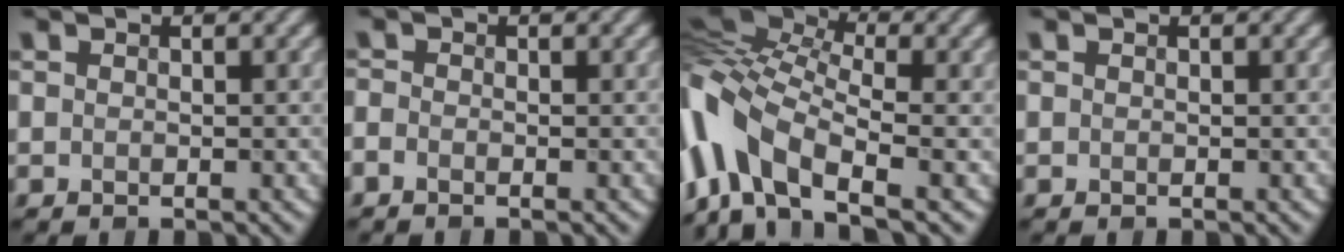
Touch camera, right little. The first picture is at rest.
{"total": 0.8, "force": [-0.8, 0.1, 0.2], "torque": [-0.004, 0.001, -0.020]}
{"total": 11.5, "force": [-3.2, 6.1, 9.2], "torque": [-0.210, 0.018, -0.082]}
{"total": 0.0}